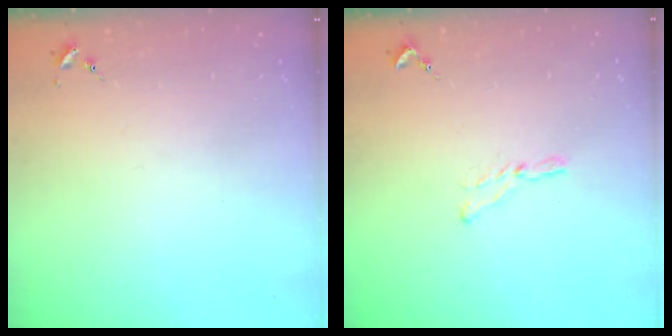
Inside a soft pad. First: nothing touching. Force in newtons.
{"total": 5.2, "press": 5.2, "slide": 0.3}